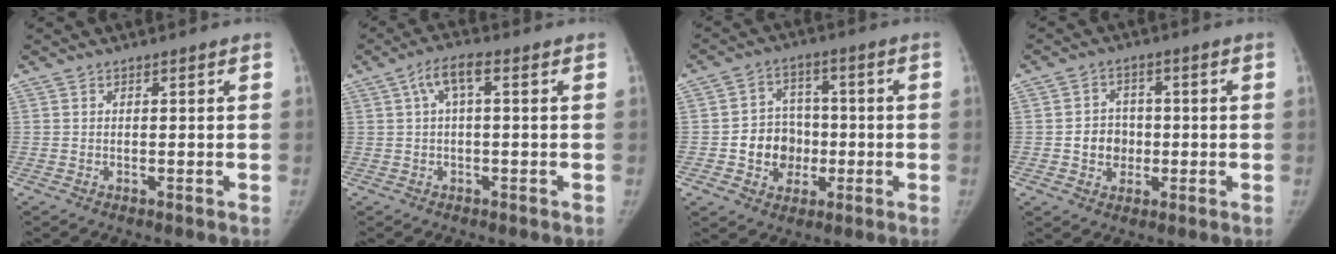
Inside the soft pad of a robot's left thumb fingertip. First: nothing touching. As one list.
[{"total": 4.8, "force": [1.0, 1.3, 4.5], "torque": [-0.095, 0.022, 0.018]}, {"total": 9.4, "force": [-1.8, 8.1, 4.2], "torque": [-0.022, 0.021, -0.029]}, {"total": 5.8, "force": [-0.8, 5.1, 2.4], "torque": [-0.008, 0.010, -0.015]}]